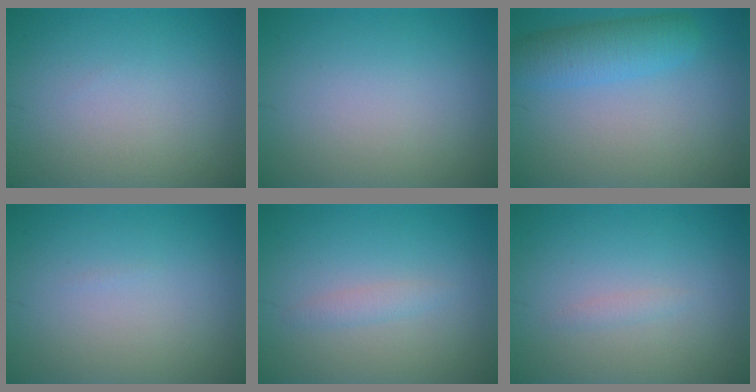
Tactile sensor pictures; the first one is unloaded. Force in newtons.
{"total": 0.0}
{"total": 4.0, "press": 4.0, "slide": 0.1}
{"total": 0.0}
{"total": 1.1, "press": 1.1, "slide": 0.1}
{"total": 0.7, "press": 0.6, "slide": 0.1}